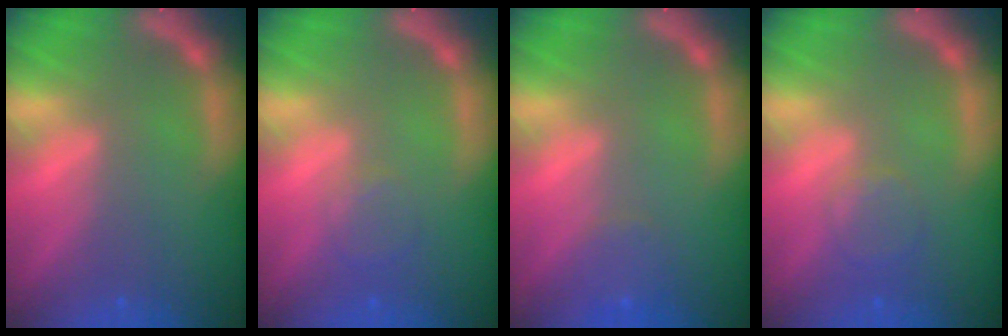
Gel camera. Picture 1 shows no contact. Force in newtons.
{"total": 2.0}
{"total": 1.9}
{"total": 2.4}